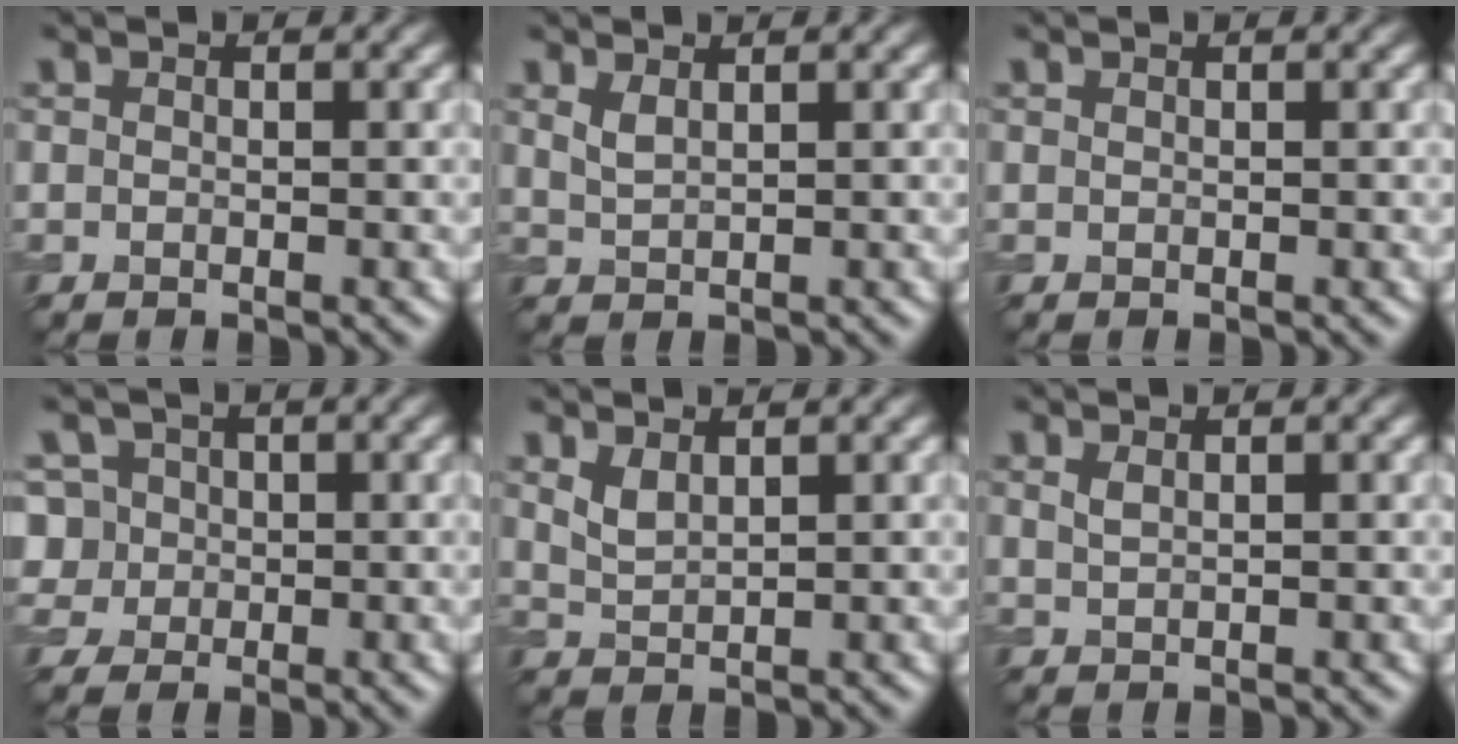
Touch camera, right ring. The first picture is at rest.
{"total": 1.2, "force": [0.8, 0.3, 0.9], "torque": [-0.020, 0.001, 0.017]}
{"total": 0.0}
{"total": 5.9, "force": [1.0, 5.3, 2.3], "torque": [-0.045, 0.037, -0.003]}
{"total": 1.4, "force": [1.1, 0.4, 0.9], "torque": [-0.022, -0.002, 0.025]}
{"total": 0.8, "force": [0.4, 0.2, 0.6], "torque": [-0.007, 0.003, 0.007]}